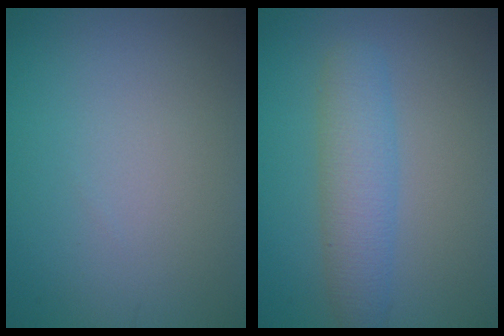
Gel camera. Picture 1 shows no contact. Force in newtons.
{"total": 3.8, "press": 3.8, "slide": 0.0}